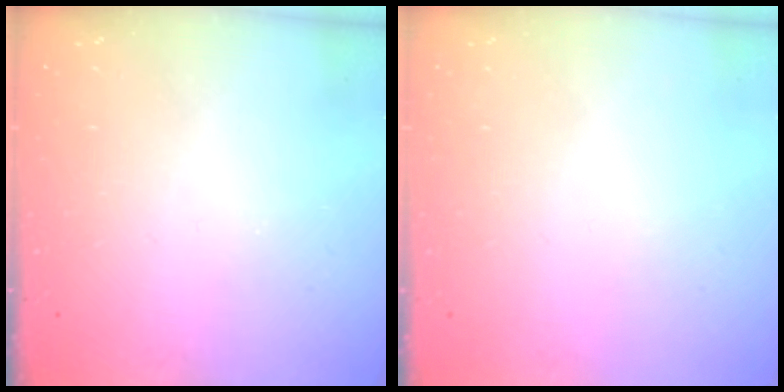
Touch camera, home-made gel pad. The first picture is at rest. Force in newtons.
{"total": 1.5, "press": 1.5, "slide": 0.1}